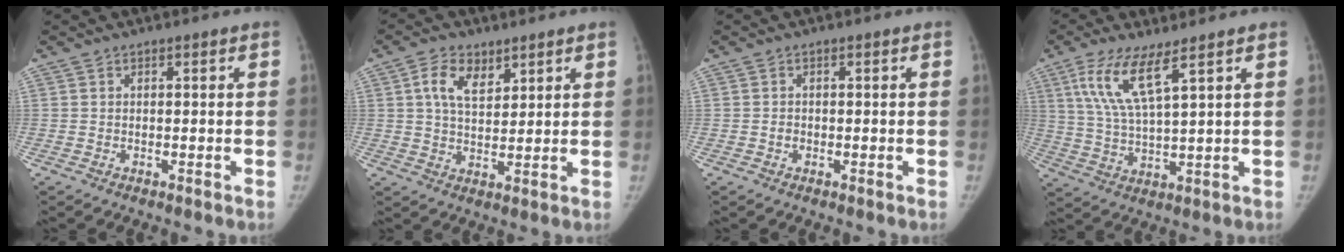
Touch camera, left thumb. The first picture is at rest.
{"total": 6.9, "force": [3.3, 4.0, 4.5], "torque": [-0.065, -0.017, 0.061]}
{"total": 1.0, "force": [-0.3, 0.8, 0.4], "torque": [-0.003, 0.004, -0.005]}
{"total": 9.4, "force": [5.1, 1.9, 7.7], "torque": [-0.168, -0.023, 0.108]}